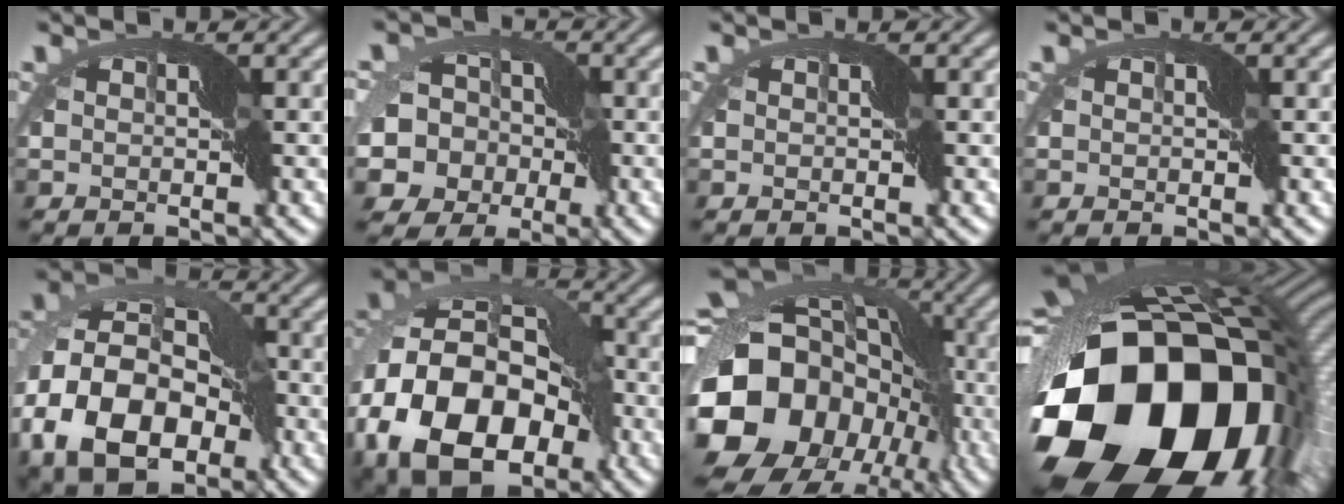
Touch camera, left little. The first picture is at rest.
{"total": 11.7, "force": [-2.8, 10.2, 5.0], "torque": [-0.093, -0.015, -0.075]}
{"total": 0.0}
{"total": 0.0}
{"total": 12.1, "force": [-4.5, 8.5, 7.4], "torque": [-0.163, -0.003, -0.093]}
{"total": 15.6, "force": [-5.4, 10.9, 9.7], "torque": [-0.203, -0.001, -0.108]}
{"total": 21.5, "force": [-6.0, 18.2, 9.7], "torque": [-0.198, -0.015, -0.148]}
{"total": 20.7, "force": [-6.1, 13.5, 14.5], "torque": [-0.316, -0.080, -0.078]}